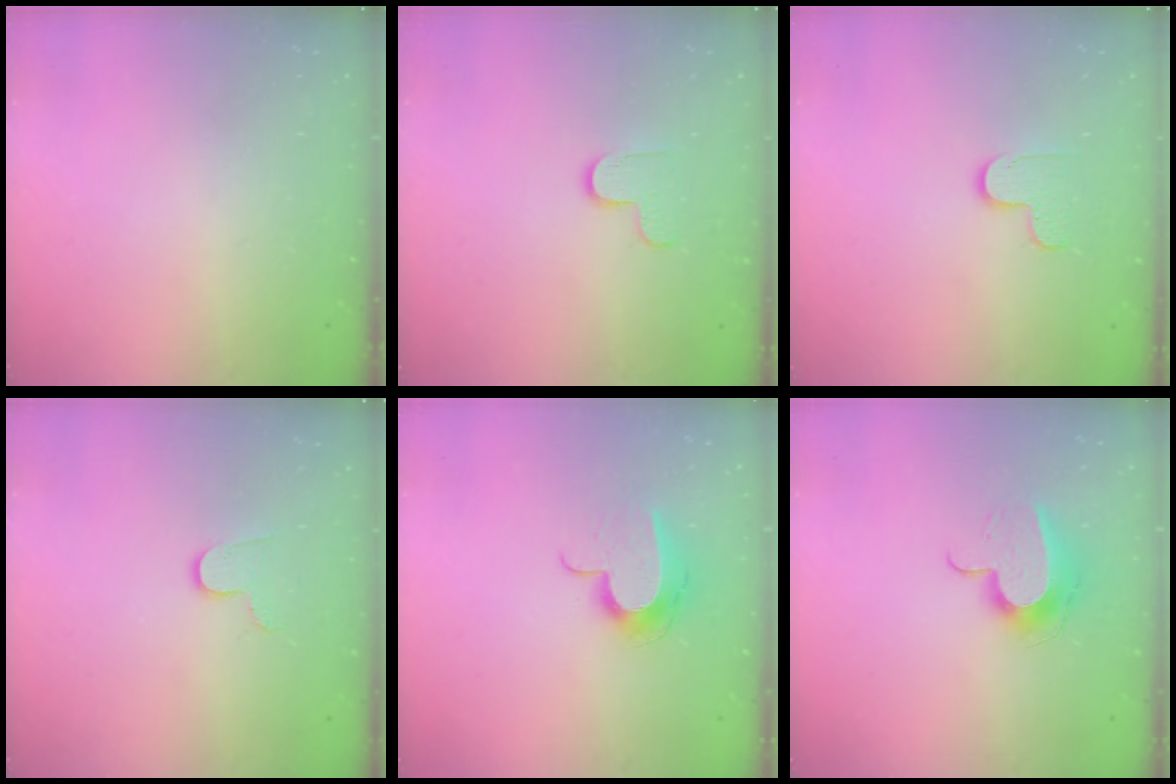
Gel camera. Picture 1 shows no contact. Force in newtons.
{"total": 5.6, "press": 5.5, "slide": 0.4}
{"total": 6.1, "press": 6.1, "slide": 0.4}
{"total": 6.5, "press": 6.4, "slide": 0.6}
{"total": 10.9, "press": 10.9, "slide": 0.7}
{"total": 10.5, "press": 10.5, "slide": 0.1}